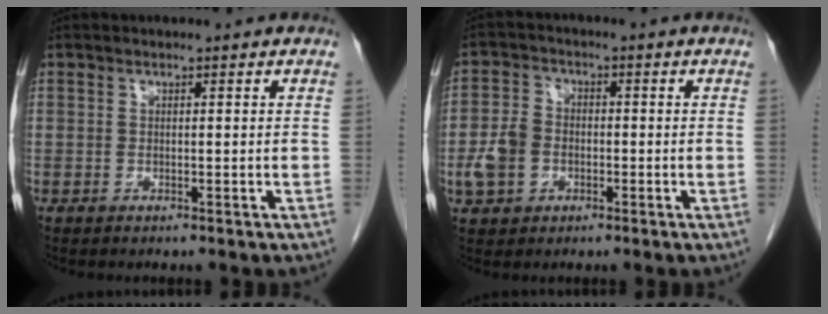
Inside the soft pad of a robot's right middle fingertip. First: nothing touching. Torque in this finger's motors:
{"motor_torque": [1.08, -0.32, 0.14, 0.06]}